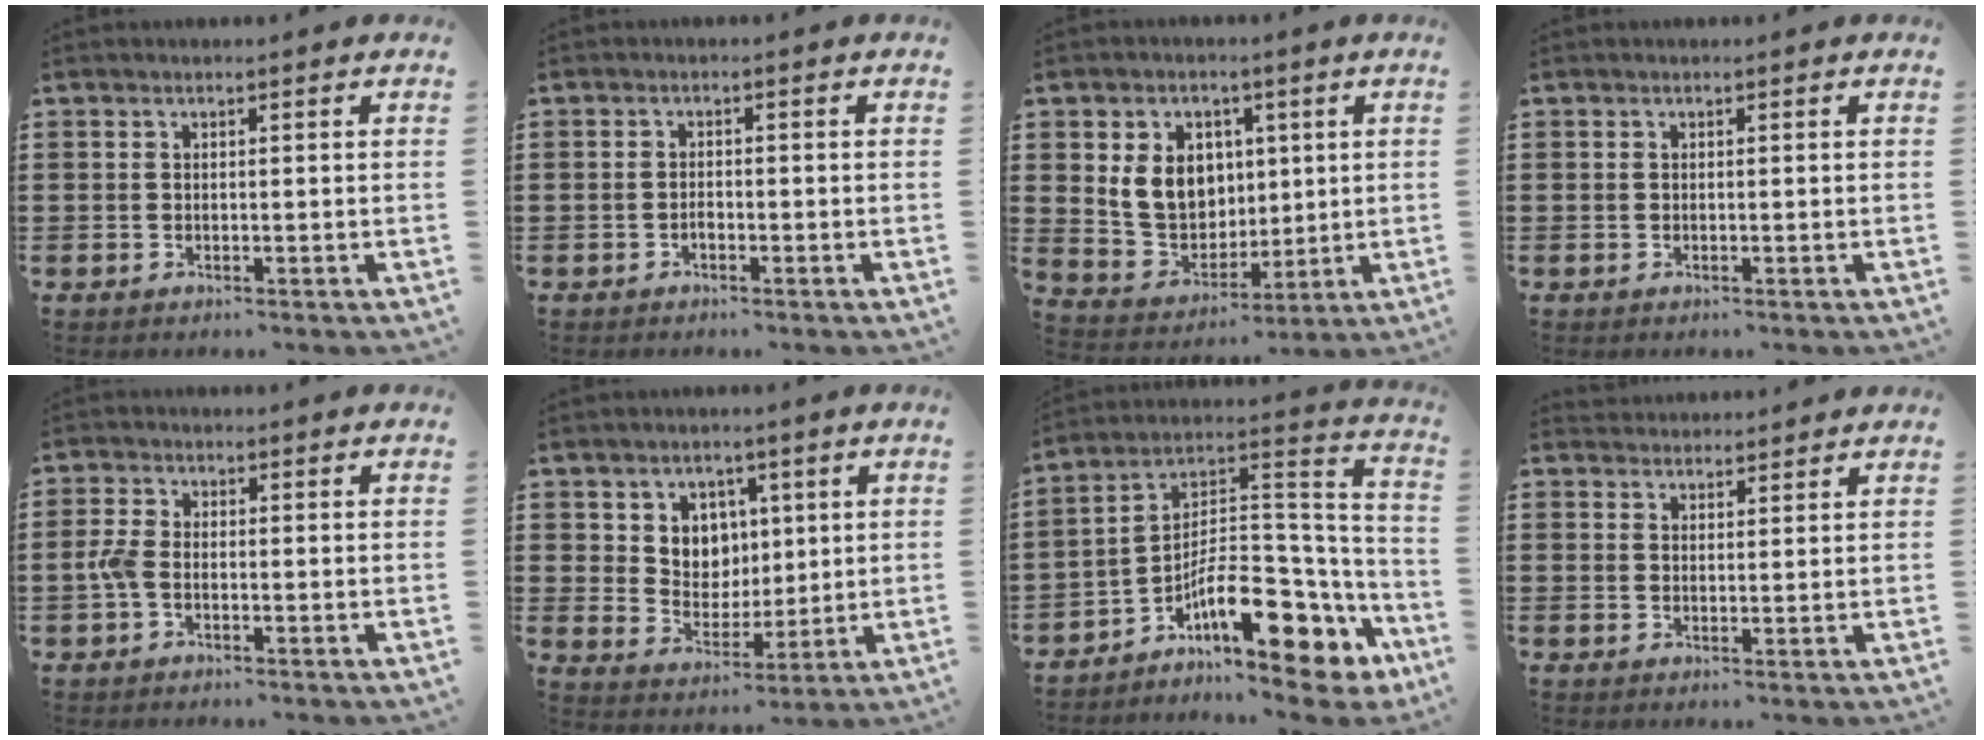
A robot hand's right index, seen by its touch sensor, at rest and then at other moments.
{"total": 1.0, "force": [-0.6, 0.4, 0.6], "torque": [-0.012, -0.003, -0.010]}
{"total": 8.6, "force": [1.8, 7.2, 4.3], "torque": [-0.100, 0.013, 0.036]}
{"total": 0.0}
{"total": 2.7, "force": [-0.9, 1.4, 2.1], "torque": [-0.062, -0.005, -0.022]}
{"total": 5.4, "force": [2.4, 4.7, 1.0], "torque": [-0.041, 0.000, 0.043]}
{"total": 13.4, "force": [-7.5, 5.7, 9.5], "torque": [-0.119, 0.010, -0.127]}
{"total": 2.1, "force": [2.0, -0.2, -0.6], "torque": [0.009, 0.000, 0.040]}